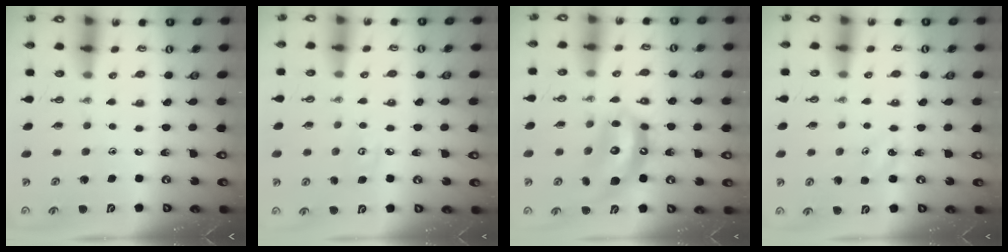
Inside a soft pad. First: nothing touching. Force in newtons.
{"total": 6.7, "press": 6.6, "slide": 0.6}
{"total": 12.1, "press": 12.1, "slide": 1.2}
{"total": 3.7, "press": 3.7, "slide": 0.4}